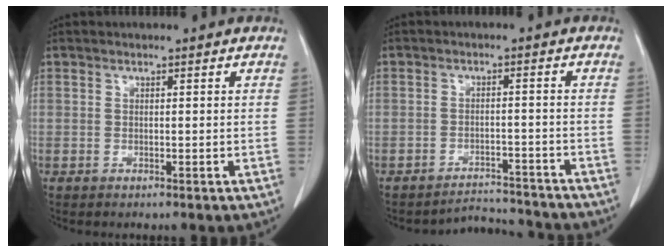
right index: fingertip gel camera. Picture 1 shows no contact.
{"total": 4.9, "force": [-4.8, 0.5, -1.0], "torque": [0.016, 0.012, -0.073]}